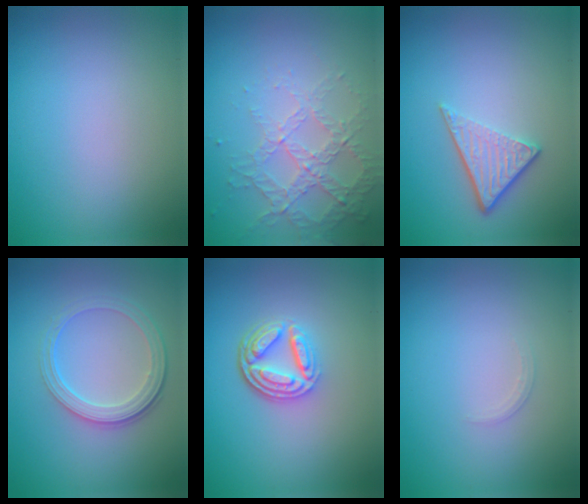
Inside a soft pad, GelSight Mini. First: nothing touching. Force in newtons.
{"total": 4.3, "press": 2.9, "slide": 3.1}
{"total": 3.7, "press": 2.6, "slide": 2.7}
{"total": 4.0, "press": 2.9, "slide": 2.8}
{"total": 4.6, "press": 3.4, "slide": 3.1}
{"total": 0.7, "press": 0.7, "slide": 0.1}